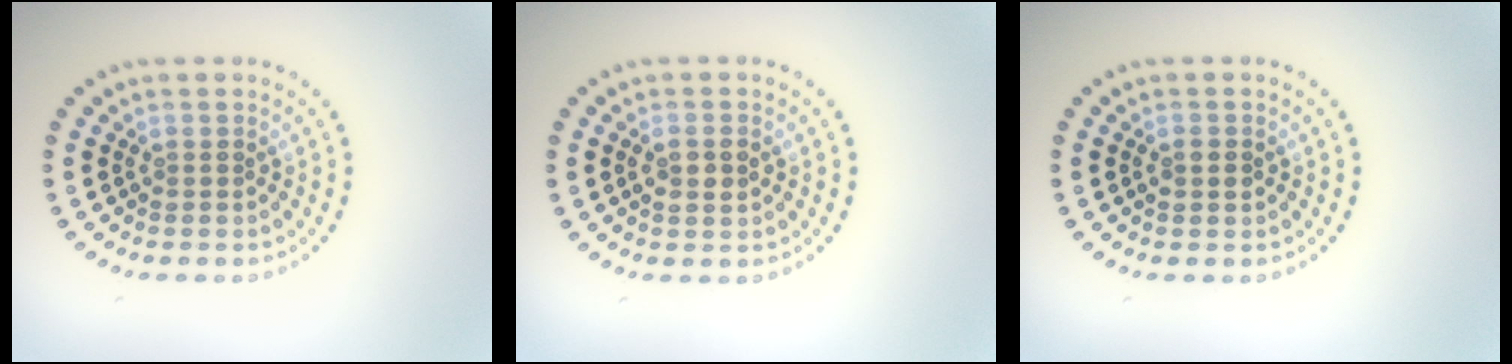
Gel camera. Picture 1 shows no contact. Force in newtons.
{"total": 1.7, "press": 1.7, "slide": 0.2}
{"total": 1.3, "press": 1.3, "slide": 0.1}